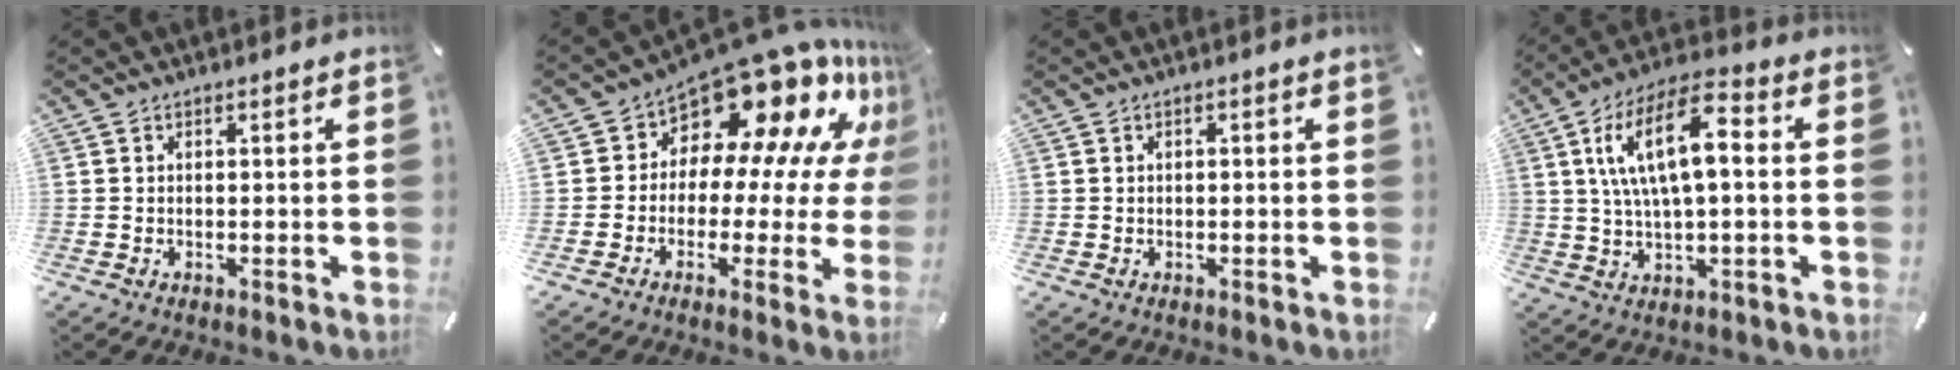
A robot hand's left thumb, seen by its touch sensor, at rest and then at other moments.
{"total": 15.5, "force": [11.8, 7.5, 6.9], "torque": [-0.104, -0.119, 0.198]}
{"total": 0.5, "force": [0.0, 0.1, 0.5], "torque": [-0.008, 0.000, 0.000]}
{"total": 14.0, "force": [2.9, 6.0, 12.3], "torque": [-0.245, 0.006, 0.048]}